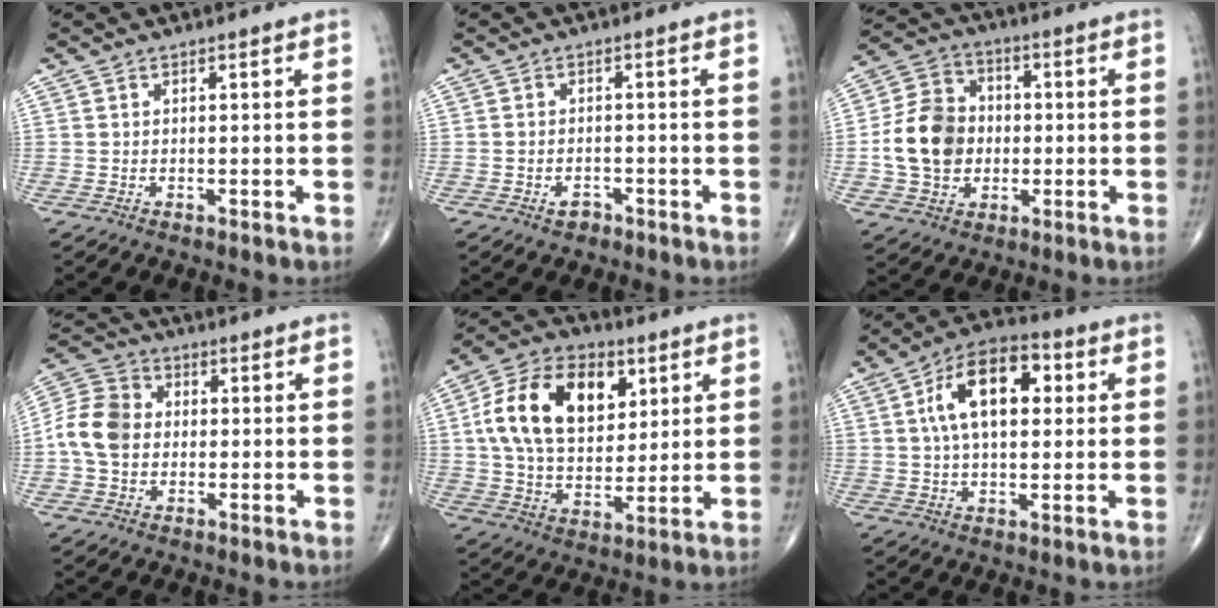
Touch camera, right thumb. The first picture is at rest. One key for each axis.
{"total": 2.2, "fx": -1.3, "fy": 1.4, "fz": 1.0, "tx": -0.015, "ty": 0.009, "tz": -0.018}
{"total": 13.7, "fx": -0.9, "fy": 11.2, "fz": 7.8, "tx": -0.123, "ty": 0.023, "tz": -0.019}
{"total": 9.8, "fx": -0.5, "fy": 7.9, "fz": 5.8, "tx": -0.104, "ty": 0.028, "tz": -0.021}
{"total": 20.0, "fx": 5.8, "fy": 12.9, "fz": 14.1, "tx": -0.228, "ty": -0.005, "tz": 0.100}
{"total": 14.6, "fx": 3.2, "fy": 8.0, "fz": 11.7, "tx": -0.184, "ty": 0.020, "tz": 0.047}